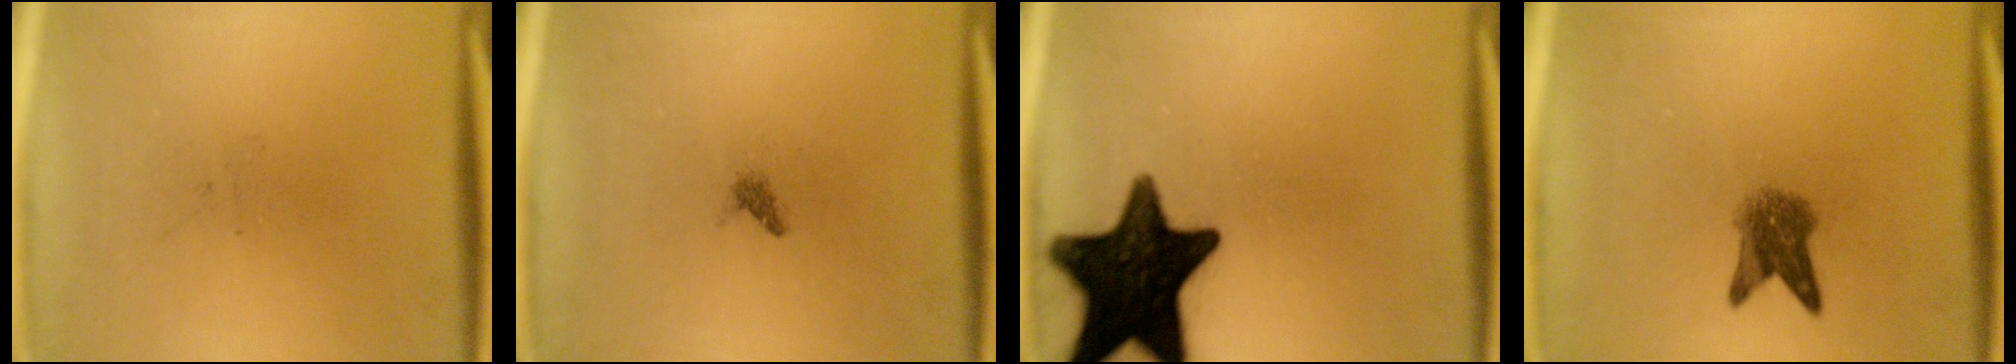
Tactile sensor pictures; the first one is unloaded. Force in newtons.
{"total": 0.7}
{"total": 17.8}
{"total": 4.1}